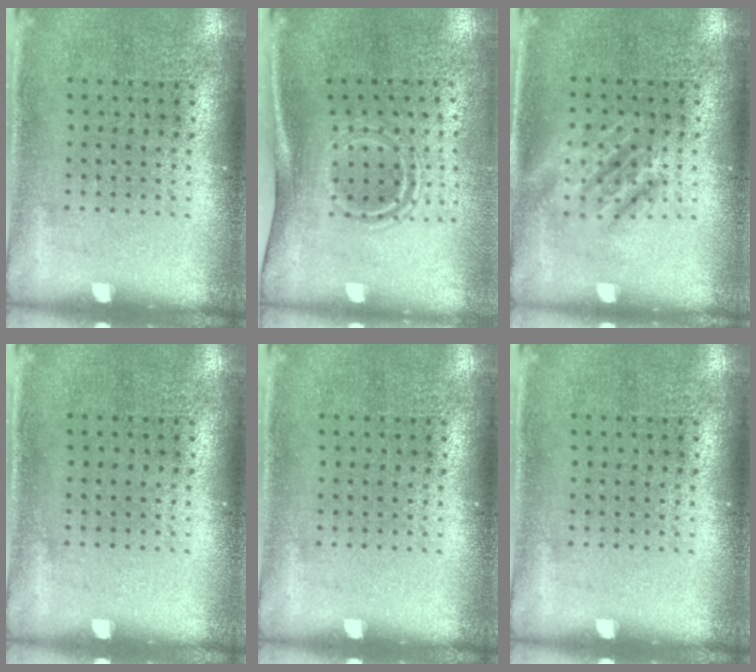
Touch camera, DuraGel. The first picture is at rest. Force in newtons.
{"total": 1.7, "press": 1.0, "slide": 1.3}
{"total": 1.2, "press": 1.2, "slide": 0.2}
{"total": 0.0}
{"total": 0.0}
{"total": 0.0}